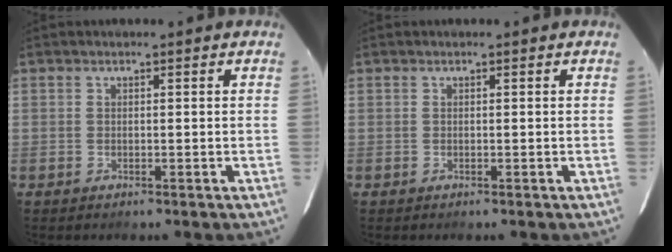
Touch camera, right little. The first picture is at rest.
{"total": 0.0}